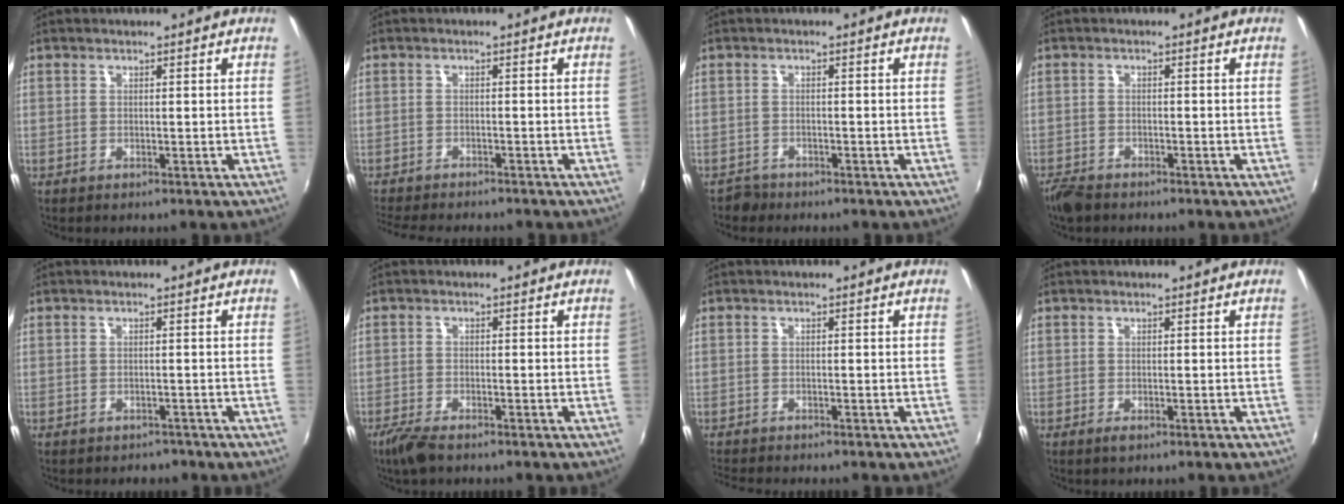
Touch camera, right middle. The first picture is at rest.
{"total": 7.8, "force": [-7.1, 1.1, 3.0], "torque": [-0.077, -0.022, -0.116]}
{"total": 2.0, "force": [-1.7, 1.1, -0.1], "torque": [-0.002, 0.002, -0.032]}
{"total": 4.2, "force": [-3.6, 1.6, 1.5], "torque": [-0.047, -0.015, -0.073]}
{"total": 2.7, "force": [-2.2, 1.4, 0.4], "torque": [-0.011, -0.008, -0.028]}
{"total": 4.4, "force": [-3.4, 1.2, 2.6], "torque": [-0.072, -0.013, -0.066]}
{"total": 2.8, "force": [-2.7, 0.0, 0.9], "torque": [-0.026, -0.019, -0.053]}
{"total": 0.8, "force": [-0.5, 0.3, 0.6], "torque": [-0.011, -0.003, -0.009]}